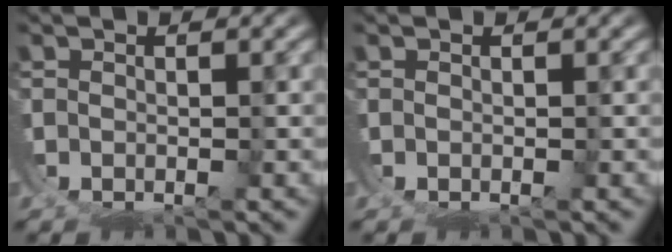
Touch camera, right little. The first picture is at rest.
{"total": 0.0}